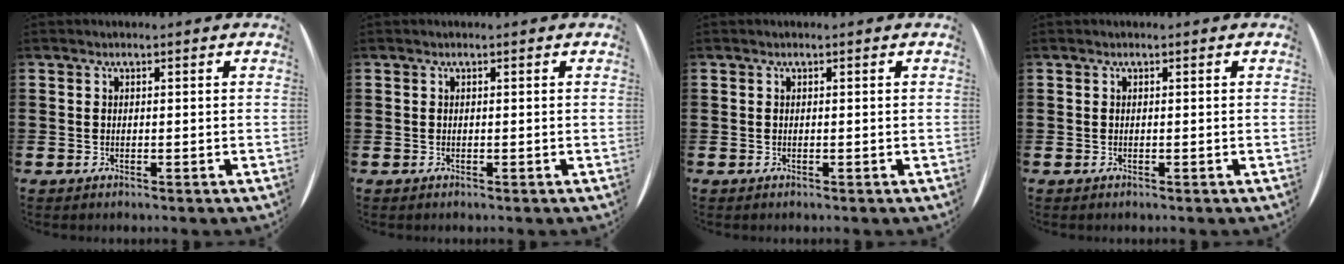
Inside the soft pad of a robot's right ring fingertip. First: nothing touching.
{"total": 0.0}
{"total": 0.0}
{"total": 0.0}